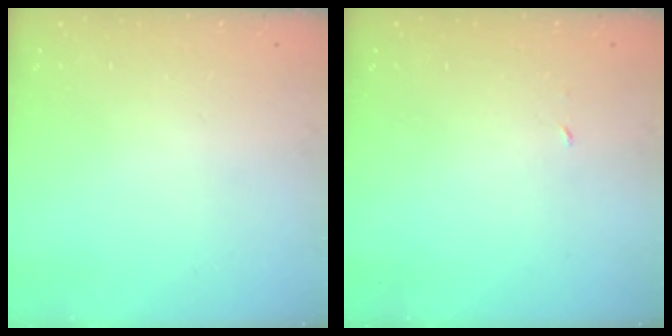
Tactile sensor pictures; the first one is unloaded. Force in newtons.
{"total": 1.8, "press": 1.8, "slide": 0.1}